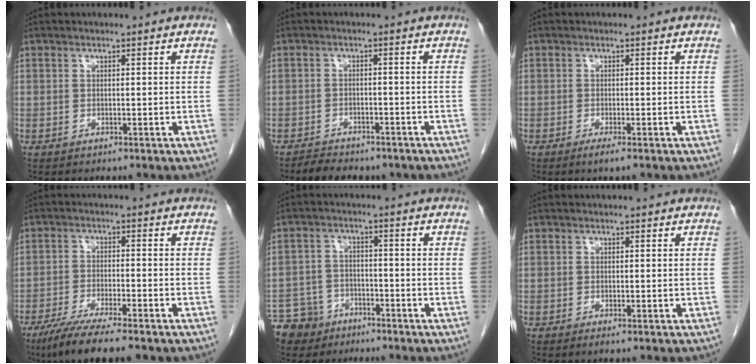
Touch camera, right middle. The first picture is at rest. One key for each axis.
{"total": 7.2, "fx": -6.0, "fy": 2.9, "fz": 2.7, "tx": -0.045, "ty": 0.003, "tz": -0.078}
{"total": 1.2, "fx": -0.8, "fy": -0.1, "fz": 0.9, "tx": -0.019, "ty": -0.004, "tz": -0.016}
{"total": 9.2, "fx": -6.9, "fy": 0.8, "fz": 6.1, "tx": -0.102, "ty": -0.023, "tz": -0.113}
{"total": 7.3, "fx": -5.4, "fy": 5.0, "fz": 0.6, "tx": -0.017, "ty": 0.001, "tz": -0.095}
{"total": 0.0}